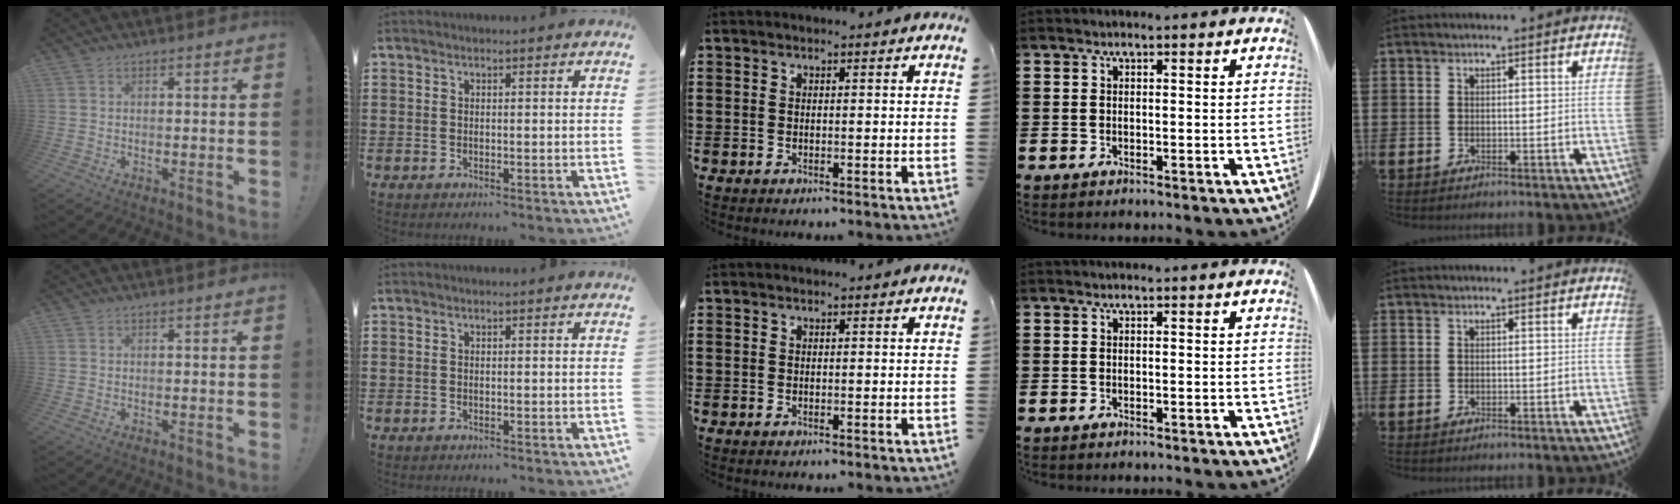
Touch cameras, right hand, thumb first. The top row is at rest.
{}